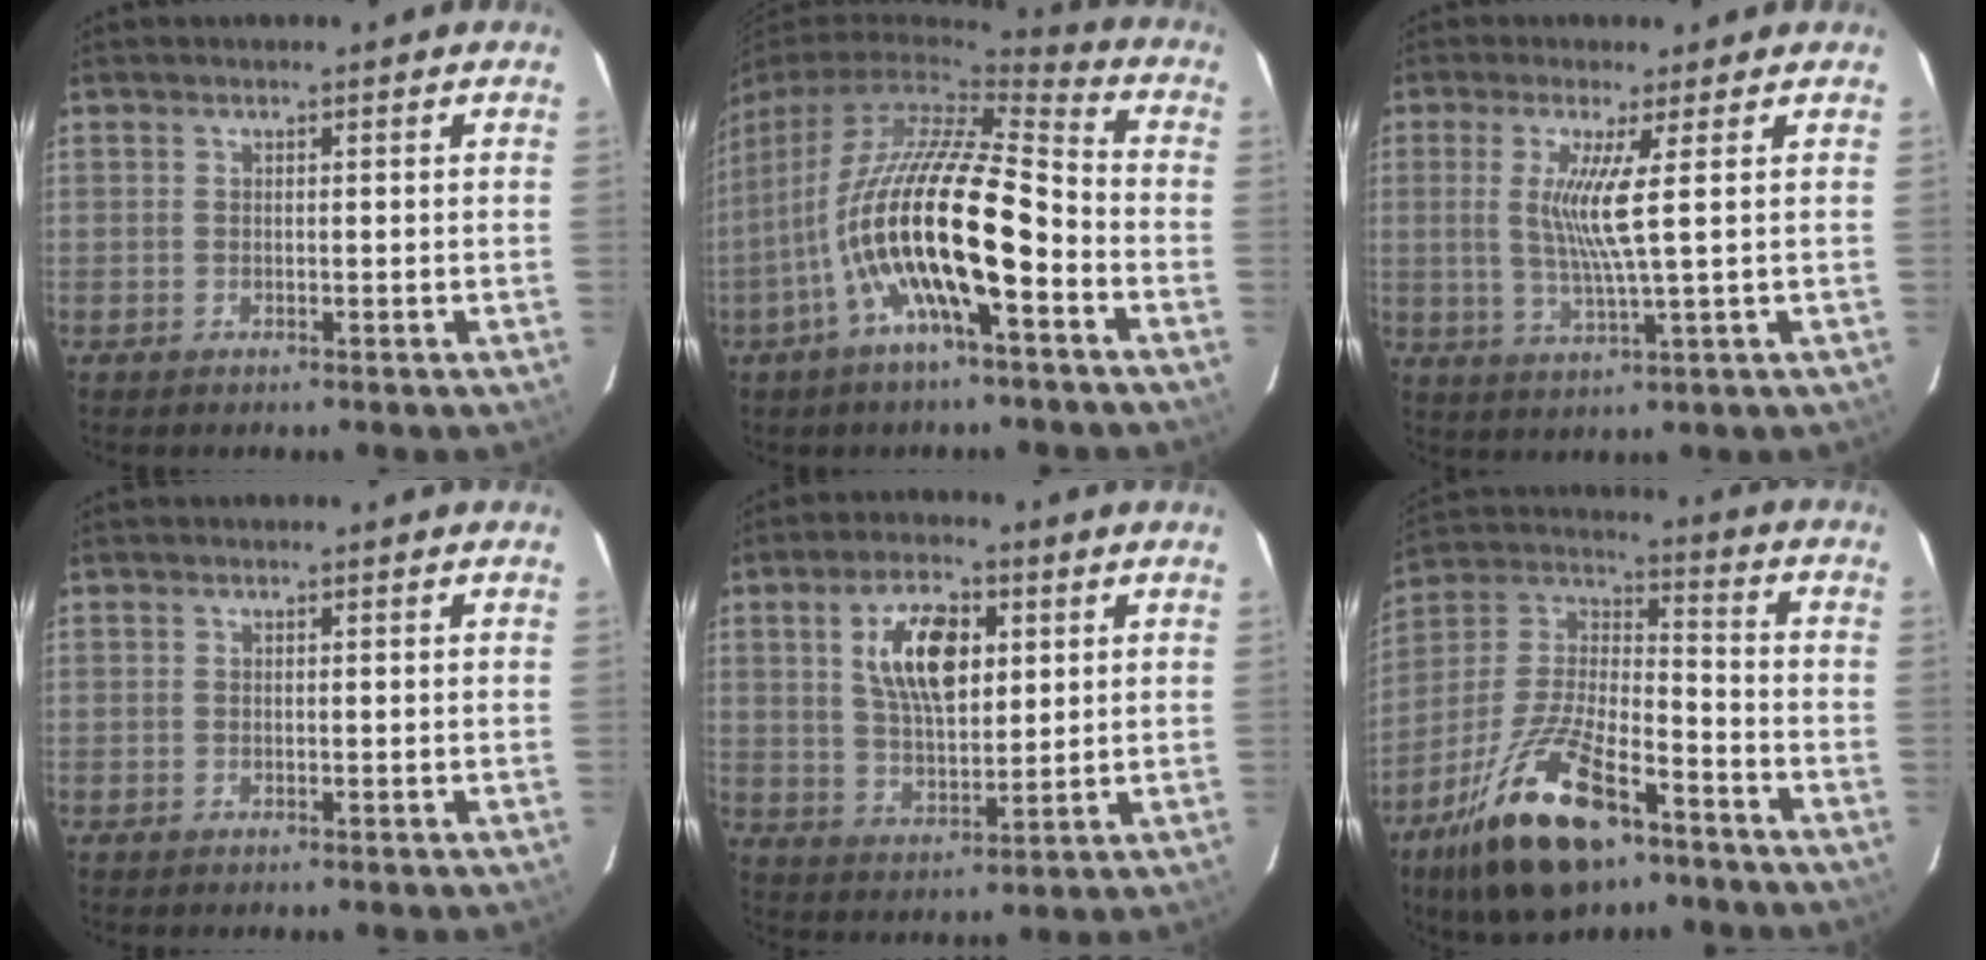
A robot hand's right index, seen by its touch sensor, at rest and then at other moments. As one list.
[{"total": 17.3, "force": [-6.2, 3.7, 15.7], "torque": [-0.284, -0.017, -0.120]}, {"total": 6.9, "force": [1.4, -0.9, 6.7], "torque": [-0.130, -0.013, 0.027]}, {"total": 0.0}, {"total": 11.7, "force": [3.7, 5.6, 9.6], "torque": [-0.177, 0.013, 0.071]}, {"total": 20.7, "force": [-12.4, 8.2, 14.4], "torque": [-0.292, -0.013, -0.221]}]